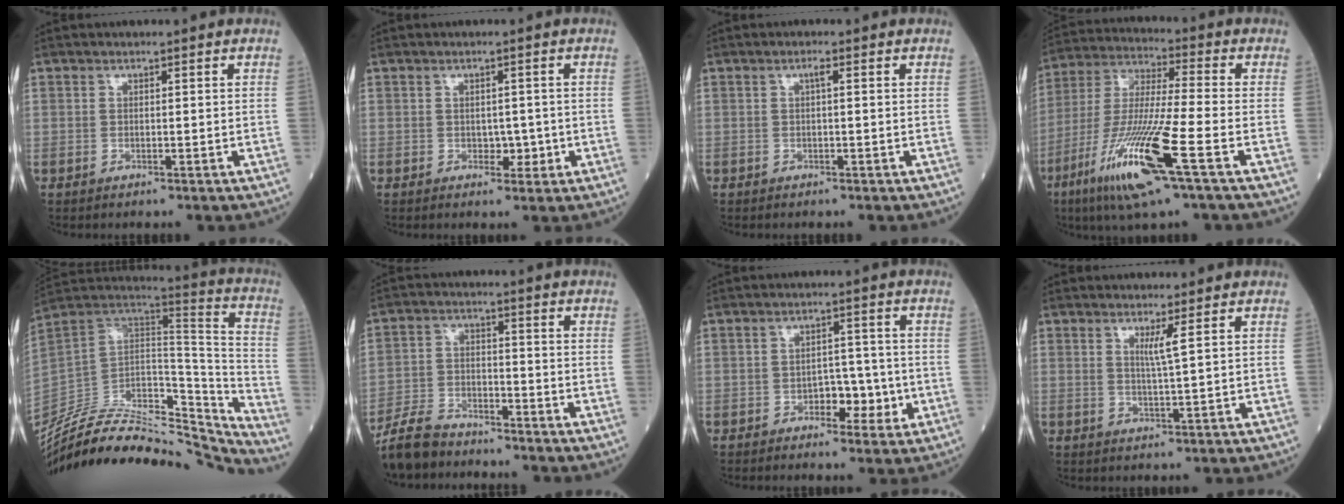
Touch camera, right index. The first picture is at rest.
{"total": 2.3, "force": [-0.3, 1.6, 1.6], "torque": [-0.013, 0.003, -0.001]}
{"total": 1.0, "force": [0.3, 0.1, 0.9], "torque": [-0.020, 0.002, 0.003]}
{"total": 16.9, "force": [-7.8, 0.5, 15.0], "torque": [-0.323, -0.032, -0.147]}
{"total": 32.3, "force": [-29.6, 5.9, 11.4], "torque": [-0.160, -0.002, -0.441]}
{"total": 8.0, "force": [-7.4, 2.2, 2.0], "torque": [-0.047, -0.013, -0.142]}
{"total": 4.3, "force": [-1.4, 2.6, 3.2], "torque": [-0.035, 0.009, -0.018]}
{"total": 2.4, "force": [1.1, -0.7, 2.0], "torque": [-0.039, -0.010, 0.022]}